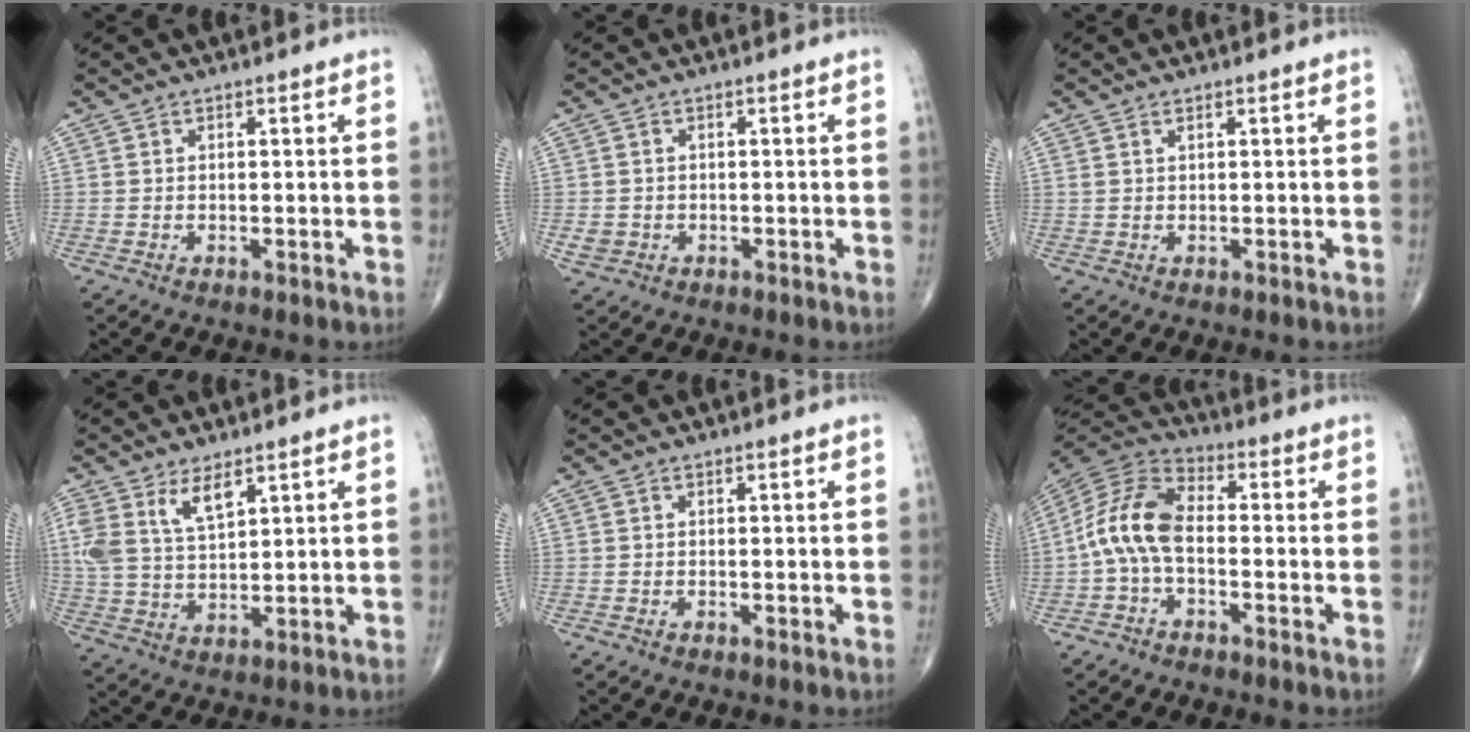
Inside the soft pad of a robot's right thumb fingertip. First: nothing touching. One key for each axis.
{"total": 2.2, "fx": -0.5, "fy": 2.0, "fz": 0.7, "tx": -0.008, "ty": 0.003, "tz": -0.003}
{"total": 0.7, "fx": 0.6, "fy": 0.2, "fz": 0.5, "tx": -0.012, "ty": 0.004, "tz": 0.014}
{"total": 8.0, "fx": 4.6, "fy": 3.5, "fz": 5.6, "tx": -0.107, "ty": -0.016, "tz": 0.099}
{"total": 0.0}
{"total": 11.1, "fx": -1.5, "fy": 6.0, "fz": 9.2, "tx": -0.186, "ty": 0.034, "tz": -0.041}